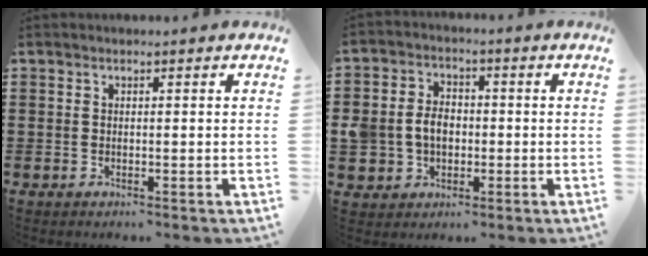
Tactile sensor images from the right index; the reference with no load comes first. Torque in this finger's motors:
{"motor_torque": [0.93, -0.37, 0.32, 0.06]}